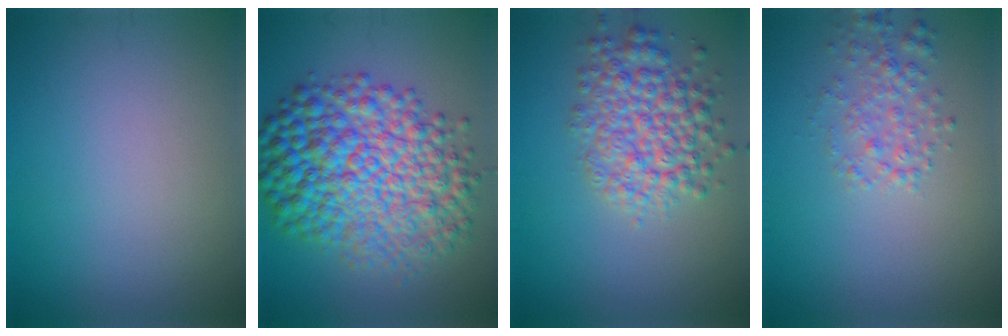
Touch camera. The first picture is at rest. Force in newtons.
{"total": 11.5, "press": 11.5, "slide": 0.0}
{"total": 5.4, "press": 5.4, "slide": 0.2}
{"total": 2.3, "press": 2.3, "slide": 0.1}